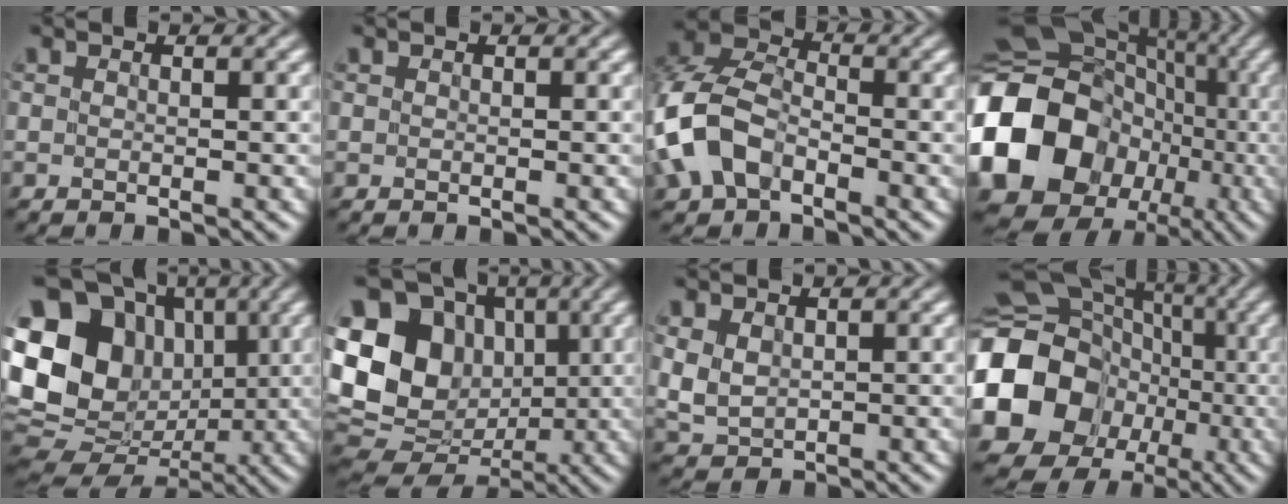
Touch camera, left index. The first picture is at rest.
{"total": 0.0}
{"total": 7.3, "force": [-2.6, 4.8, 4.8], "torque": [-0.113, 0.011, -0.063]}
{"total": 17.1, "force": [-3.4, 14.4, 8.5], "torque": [-0.198, -0.003, -0.073]}
{"total": 20.4, "force": [3.0, 17.1, 10.8], "torque": [-0.235, 0.036, 0.040]}
{"total": 16.1, "force": [1.8, 13.2, 9.0], "torque": [-0.202, 0.010, 0.034]}
{"total": 3.0, "force": [1.0, 2.2, 1.8], "torque": [-0.050, -0.003, 0.025]}
{"total": 15.9, "force": [-2.5, 14.0, 7.1], "torque": [-0.170, -0.021, -0.064]}